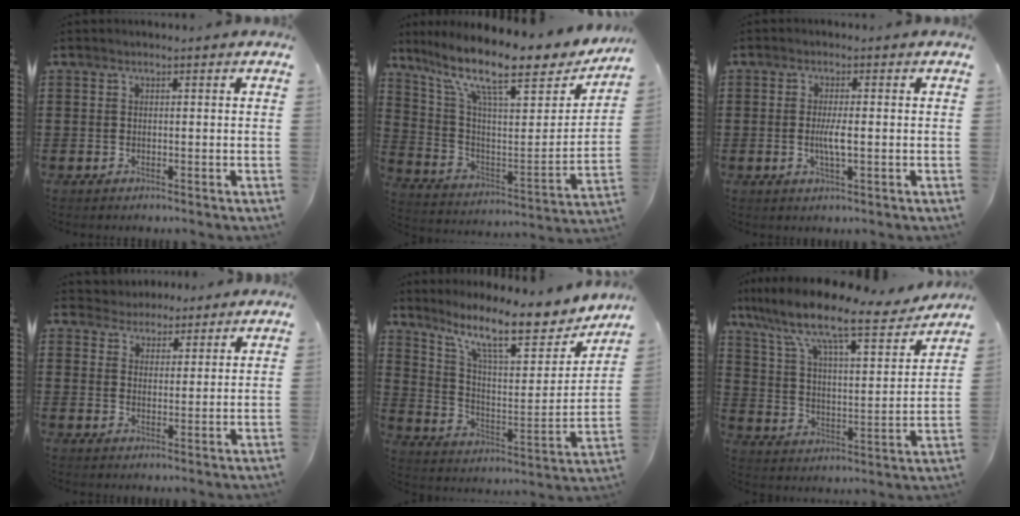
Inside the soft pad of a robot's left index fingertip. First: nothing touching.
{"total": 14.3, "force": [10.1, 3.4, 9.4], "torque": [-0.196, -0.069, 0.164]}
{"total": 3.5, "force": [-0.4, 0.6, 3.4], "torque": [-0.074, -0.007, -0.013]}
{"total": 3.7, "force": [3.3, 1.8, -0.3], "torque": [-0.013, -0.002, 0.060]}
{"total": 13.0, "force": [9.9, 2.6, 8.1], "torque": [-0.160, -0.060, 0.162]}
{"total": 11.5, "force": [9.0, 1.6, 7.0], "torque": [-0.162, -0.058, 0.143]}